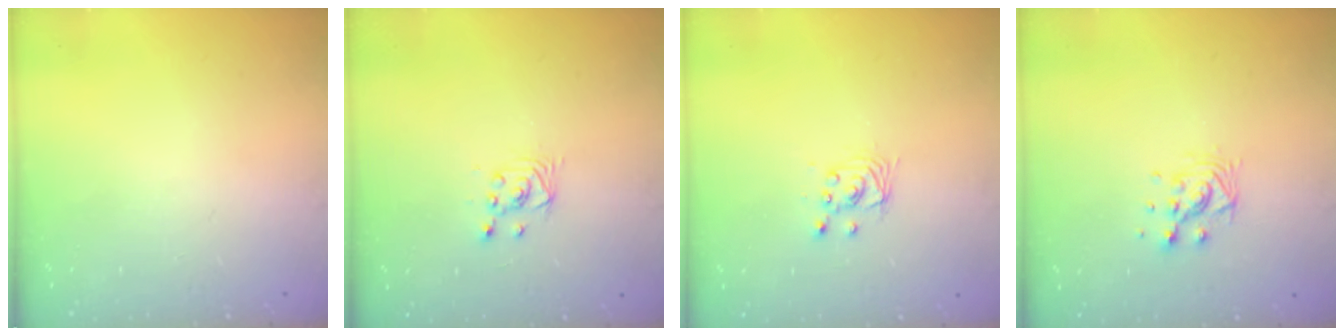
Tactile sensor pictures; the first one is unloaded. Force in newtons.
{"total": 2.2, "press": 2.2, "slide": 0.3}
{"total": 2.9, "press": 2.9, "slide": 0.2}
{"total": 7.0, "press": 7.0, "slide": 0.2}